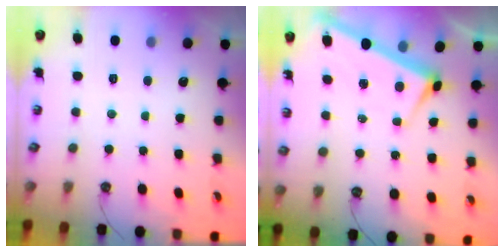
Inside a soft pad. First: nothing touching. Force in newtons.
{"total": 3.0, "press": 3.0, "slide": 0.0}